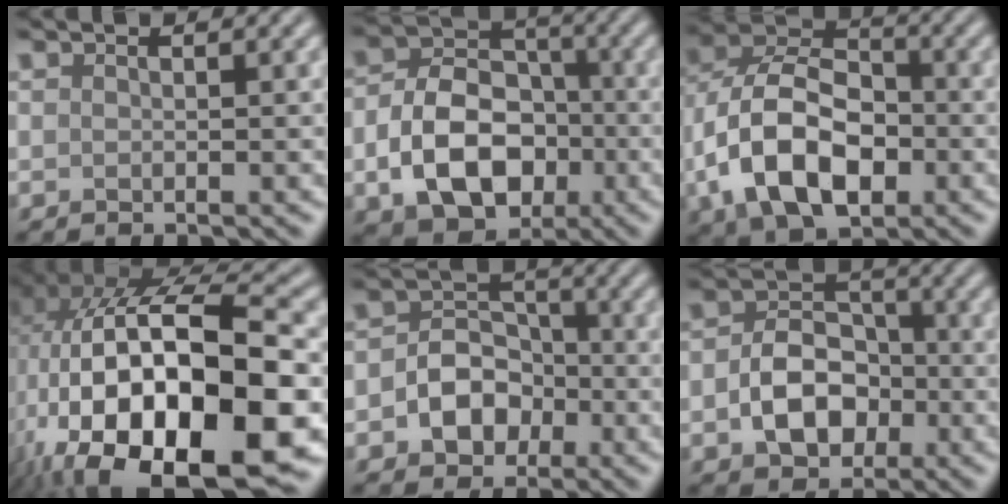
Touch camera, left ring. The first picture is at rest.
{"total": 8.9, "force": [-2.4, 6.4, 5.7], "torque": [-0.105, -0.005, -0.041]}
{"total": 11.2, "force": [-3.2, 7.1, 8.1], "torque": [-0.168, -0.001, -0.072]}
{"total": 20.2, "force": [-4.3, 9.8, 17.1], "torque": [-0.287, -0.039, -0.045]}
{"total": 4.8, "force": [-1.5, 3.7, 2.5], "torque": [-0.021, 0.003, -0.031]}
{"total": 5.7, "force": [-1.5, 4.2, 3.5], "torque": [-0.057, -0.002, -0.024]}